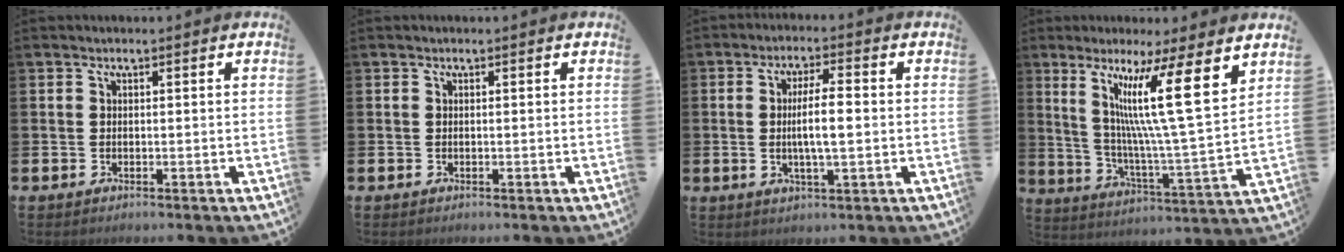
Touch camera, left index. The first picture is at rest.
{"total": 0.0}
{"total": 6.3, "force": [0.1, 1.3, 6.1], "torque": [-0.100, 0.001, -0.002]}
{"total": 14.9, "force": [8.4, 0.8, 12.3], "torque": [-0.231, -0.042, 0.127]}